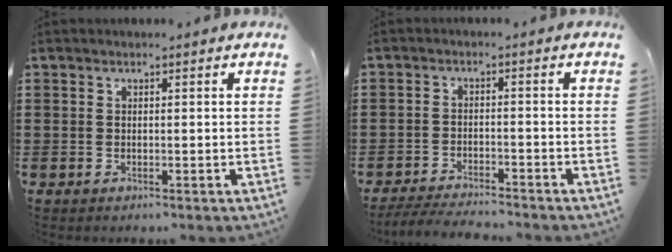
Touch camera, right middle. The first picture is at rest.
{"total": 3.9, "force": [-3.8, 0.1, 0.7], "torque": [-0.020, -0.004, -0.080]}